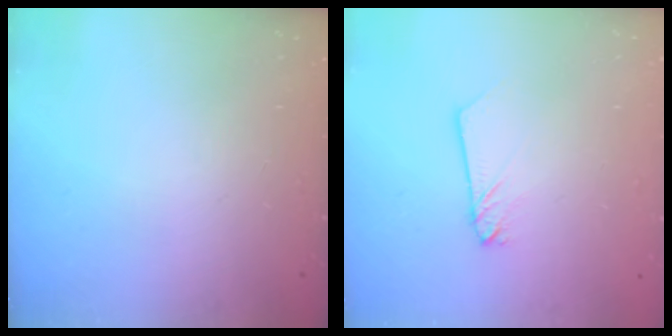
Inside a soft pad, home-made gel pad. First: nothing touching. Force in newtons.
{"total": 2.2, "press": 2.2, "slide": 0.1}